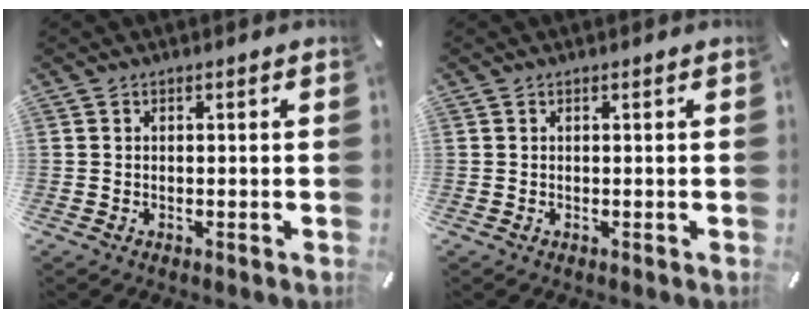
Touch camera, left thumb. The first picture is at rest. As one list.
[{"total": 0.0}]